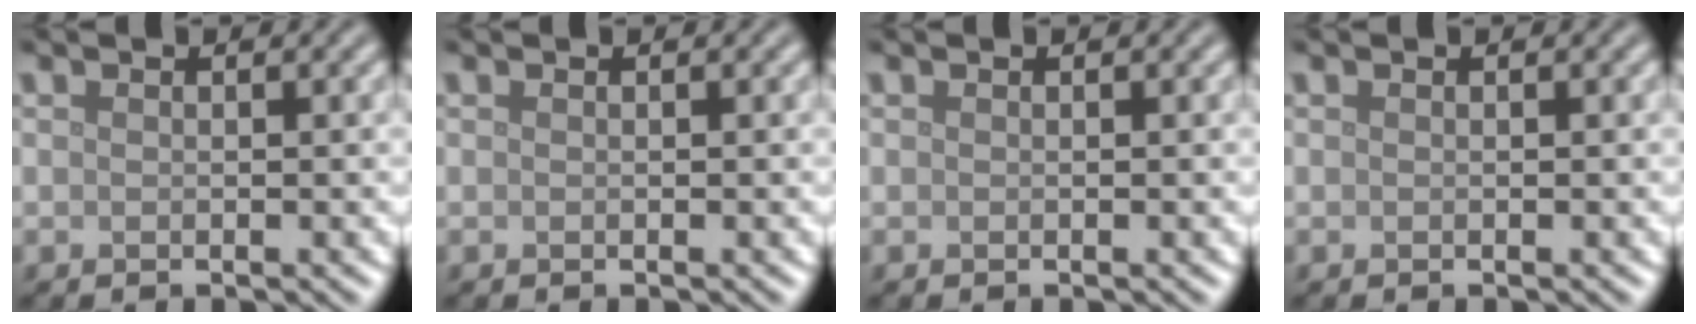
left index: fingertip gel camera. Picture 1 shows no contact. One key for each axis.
{"total": 0.0}
{"total": 0.0}
{"total": 0.0}